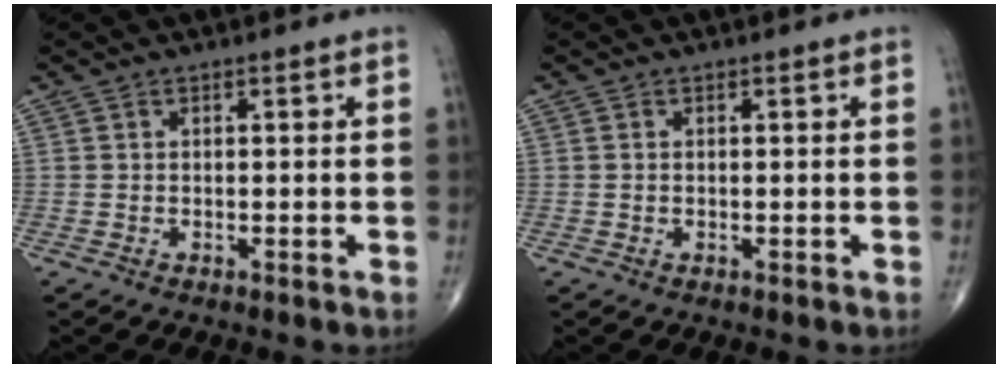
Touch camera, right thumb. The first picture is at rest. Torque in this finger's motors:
{"motor_torque": [-0.25, 0.04, -0.14, -0.02, -0.06]}